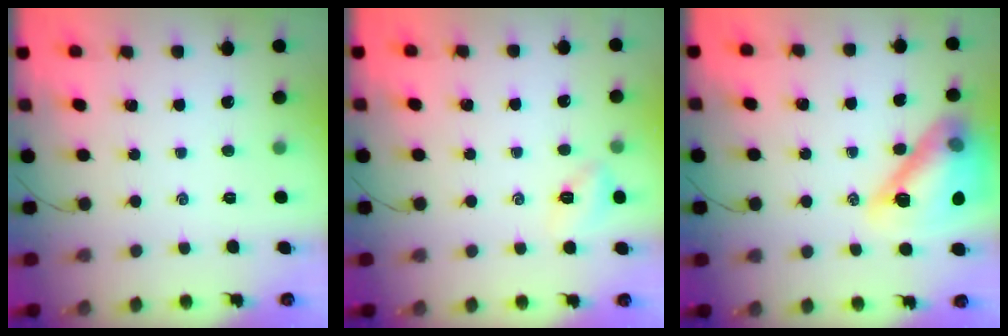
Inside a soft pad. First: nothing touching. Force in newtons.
{"total": 6.1, "press": 6.0, "slide": 1.2}
{"total": 19.4, "press": 19.2, "slide": 2.6}